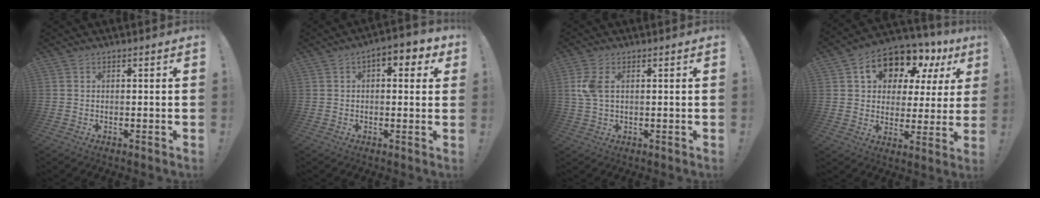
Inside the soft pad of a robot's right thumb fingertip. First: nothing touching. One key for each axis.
{"total": 5.1, "fx": 1.7, "fy": 2.8, "fz": 4.0, "tx": -0.040, "ty": -0.005, "tz": 0.022}
{"total": 5.0, "fx": 1.2, "fy": 2.7, "fz": 4.1, "tx": -0.086, "ty": -0.001, "tz": 0.017}
{"total": 13.7, "fx": 8.3, "fy": 8.3, "fz": 7.0, "tx": -0.110, "ty": -0.057, "tz": 0.146}